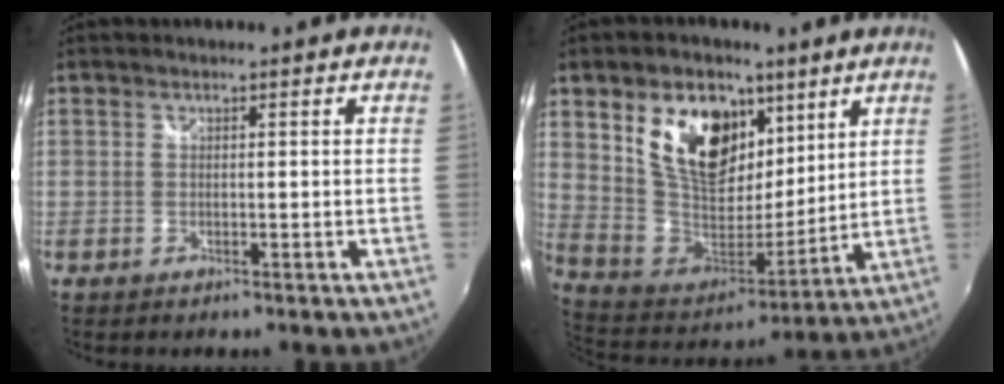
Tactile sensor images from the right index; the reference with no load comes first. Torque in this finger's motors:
{"motor_torque": [1.27, 0.67, 0.78, 0.14]}